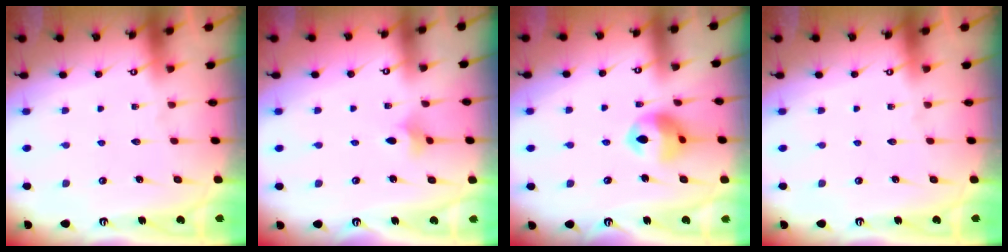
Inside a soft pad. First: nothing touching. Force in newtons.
{"total": 3.3, "press": 3.2, "slide": 0.6}
{"total": 11.5, "press": 11.3, "slide": 1.7}
{"total": 0.0}